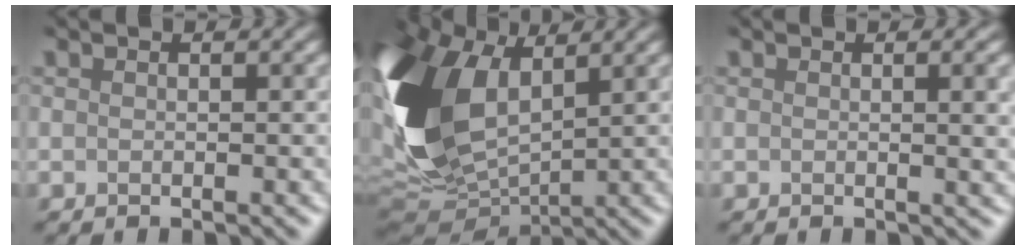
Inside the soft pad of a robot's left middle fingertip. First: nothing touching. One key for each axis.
{"total": 13.7, "fx": 3.1, "fy": 8.2, "fz": 10.5, "tx": -0.282, "ty": 0.008, "tz": 0.058}
{"total": 3.6, "fx": 0.6, "fy": 1.6, "fz": 3.2, "tx": -0.021, "ty": 0.015, "tz": -0.008}